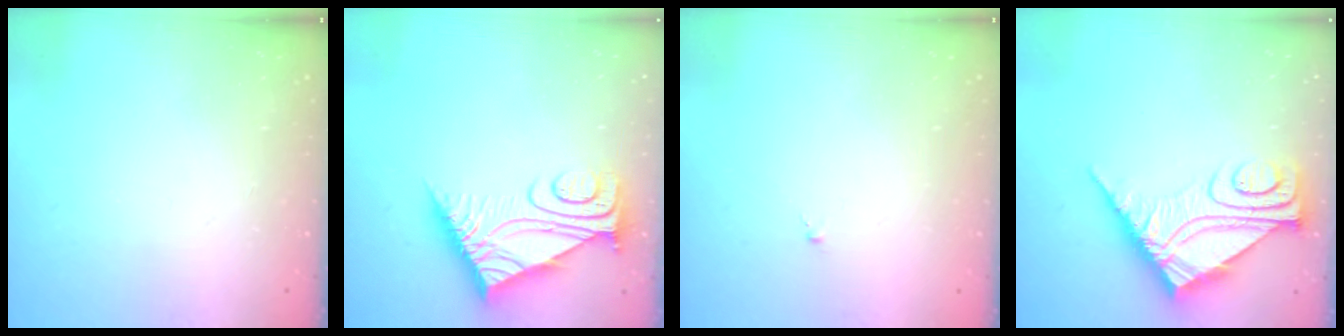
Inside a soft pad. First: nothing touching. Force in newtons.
{"total": 10.2, "press": 10.2, "slide": 0.8}
{"total": 0.0}
{"total": 10.9, "press": 10.9, "slide": 1.3}